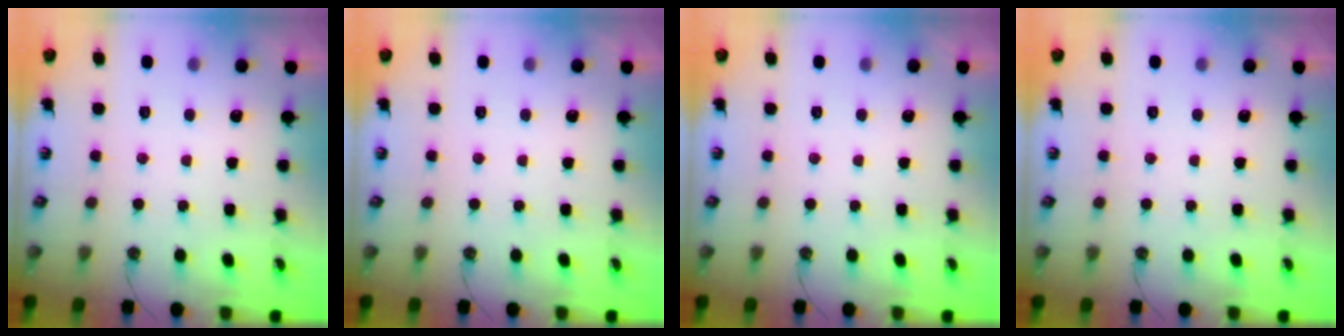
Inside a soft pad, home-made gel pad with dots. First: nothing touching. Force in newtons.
{"total": 0.0}
{"total": 0.0}
{"total": 0.0}